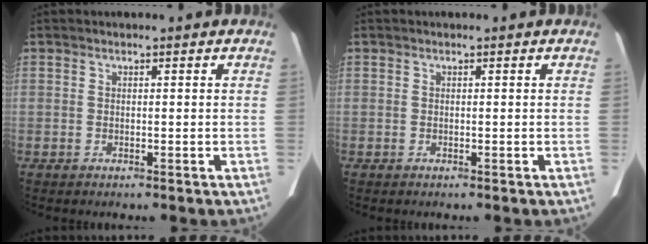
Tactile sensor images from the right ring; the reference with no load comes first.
{"total": 0.0}